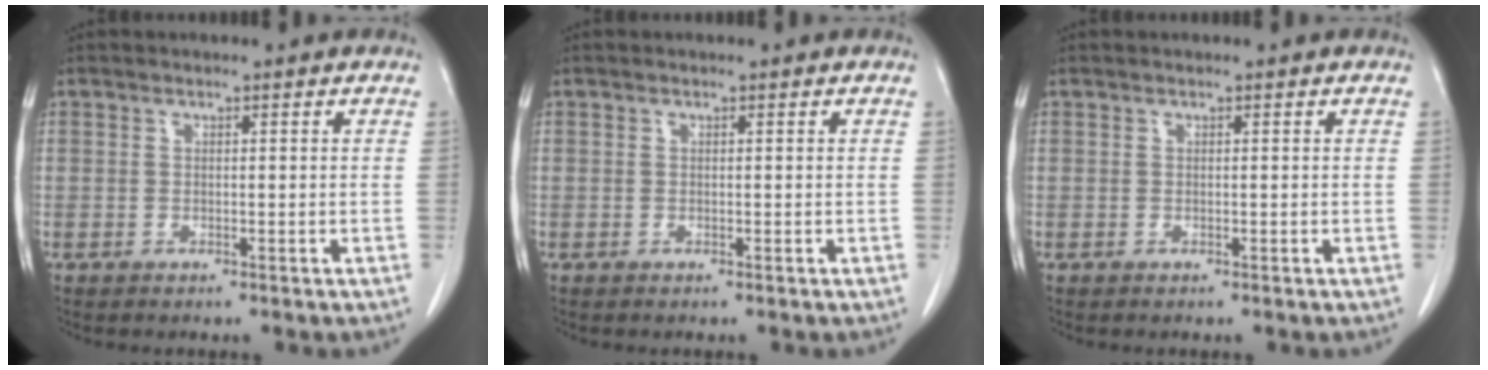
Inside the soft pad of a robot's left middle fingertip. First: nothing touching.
{"total": 0.0}
{"total": 0.0}